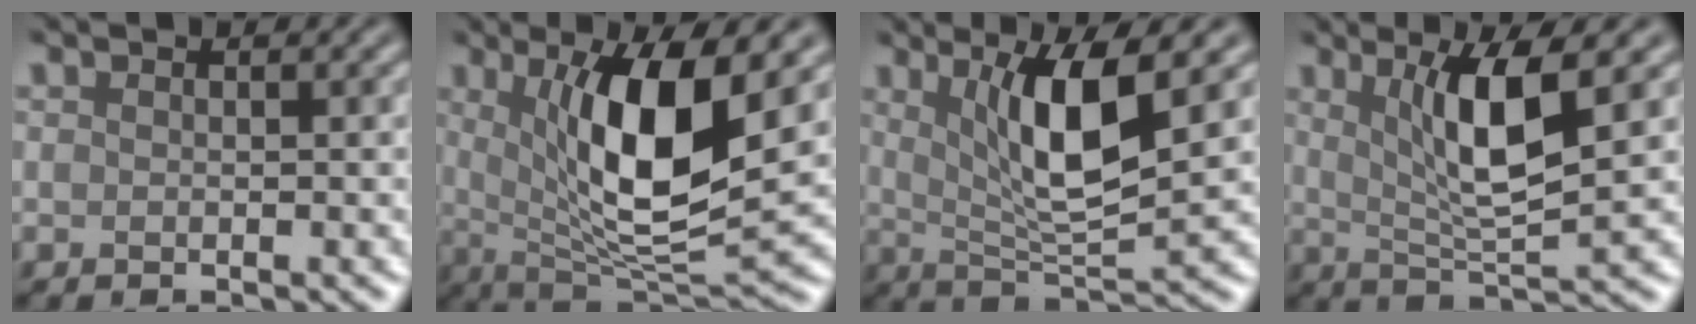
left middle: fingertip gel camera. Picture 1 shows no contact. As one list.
[{"total": 10.0, "force": [2.2, 2.9, 9.3], "torque": [-0.147, -0.017, 0.043]}, {"total": 7.1, "force": [2.3, 1.7, 6.5], "torque": [-0.113, -0.009, 0.046]}, {"total": 6.4, "force": [2.0, 1.3, 6.0], "torque": [-0.106, -0.006, 0.040]}]